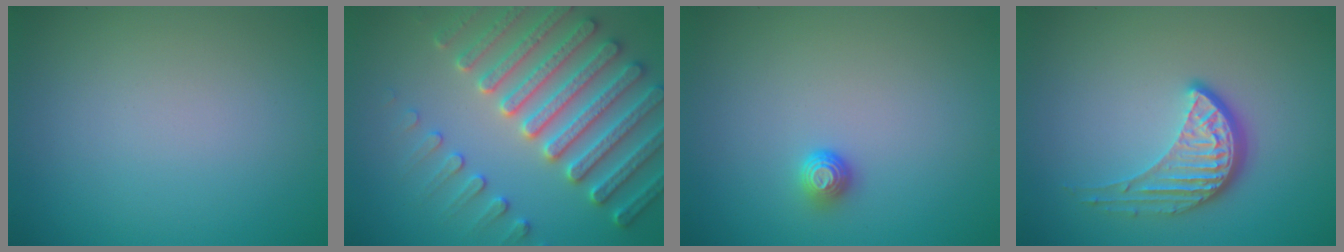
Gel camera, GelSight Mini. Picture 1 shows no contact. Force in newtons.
{"total": 7.6, "press": 7.3, "slide": 1.9}
{"total": 1.3, "press": 1.1, "slide": 0.7}
{"total": 3.9, "press": 3.0, "slide": 2.5}